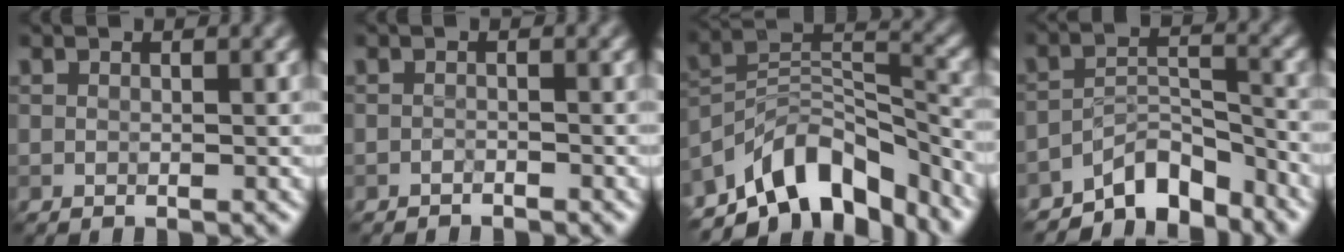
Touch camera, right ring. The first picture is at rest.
{"total": 0.7, "force": [-0.7, 0.1, 0.1], "torque": [0.000, 0.001, -0.014]}
{"total": 10.1, "force": [-7.5, 4.4, 5.1], "torque": [-0.075, 0.005, -0.146]}
{"total": 5.4, "force": [-4.6, 1.9, 2.0], "torque": [-0.014, 0.007, -0.087]}